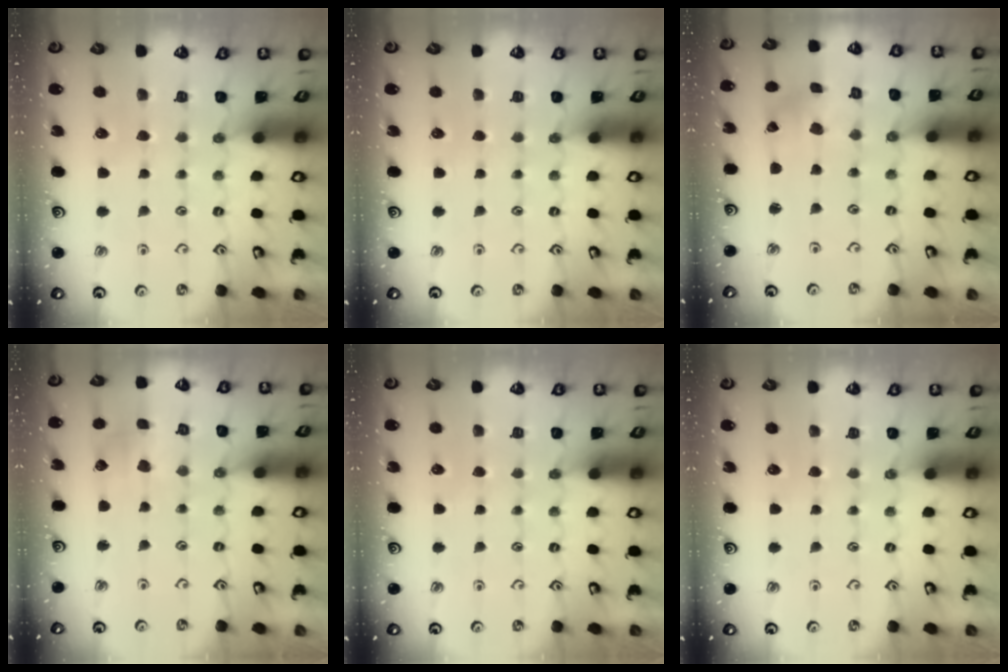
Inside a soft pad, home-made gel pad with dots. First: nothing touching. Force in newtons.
{"total": 0.0}
{"total": 2.2, "press": 2.1, "slide": 0.6}
{"total": 3.0, "press": 2.9, "slide": 0.3}
{"total": 0.0}
{"total": 0.0}